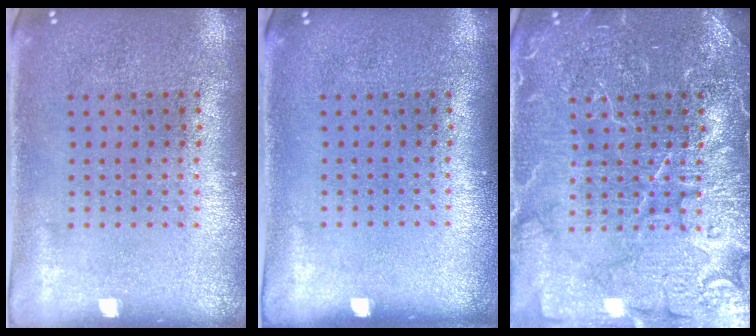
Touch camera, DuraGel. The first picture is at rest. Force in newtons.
{"total": 0.0}
{"total": 7.1, "press": 7.0, "slide": 1.0}